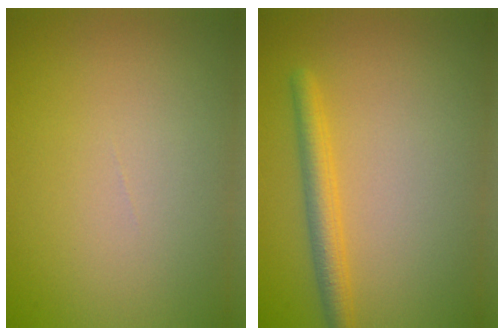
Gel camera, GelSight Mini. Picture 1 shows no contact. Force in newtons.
{"total": 2.8, "press": 2.8, "slide": 0.1}